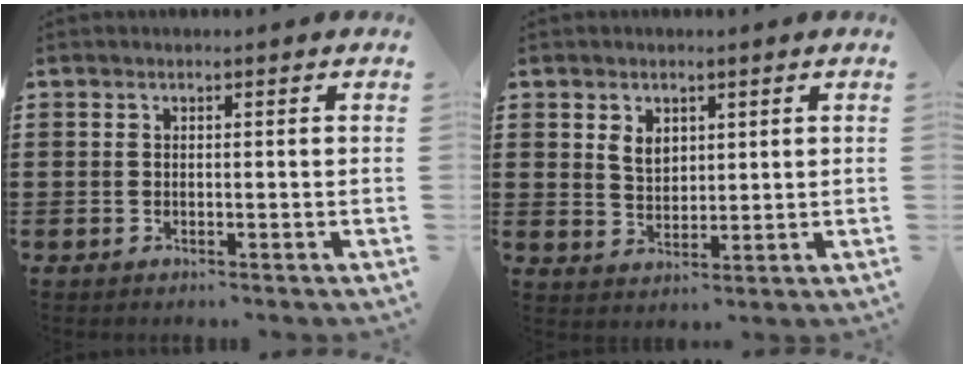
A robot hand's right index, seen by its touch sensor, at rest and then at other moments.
{"total": 3.5, "force": [1.7, 2.4, 1.8], "torque": [-0.044, 0.008, 0.030]}